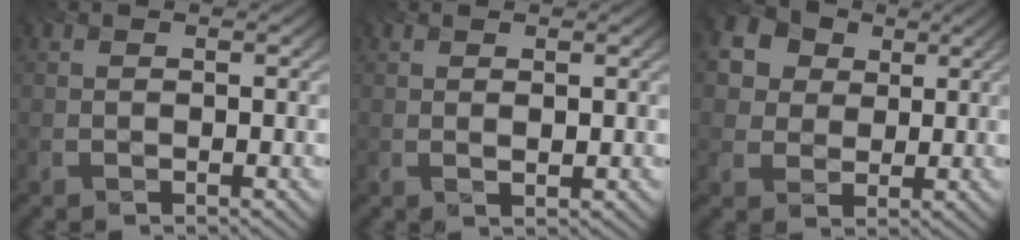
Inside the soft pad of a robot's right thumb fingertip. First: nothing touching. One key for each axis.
{"total": 0.8, "fx": 0.5, "fy": 0.2, "fz": 0.7, "tx": -0.007, "ty": -0.003, "tz": 0.012}
{"total": 9.8, "fx": 4.0, "fy": 8.0, "fz": 4.0, "tx": -0.140, "ty": 0.023, "tz": 0.072}